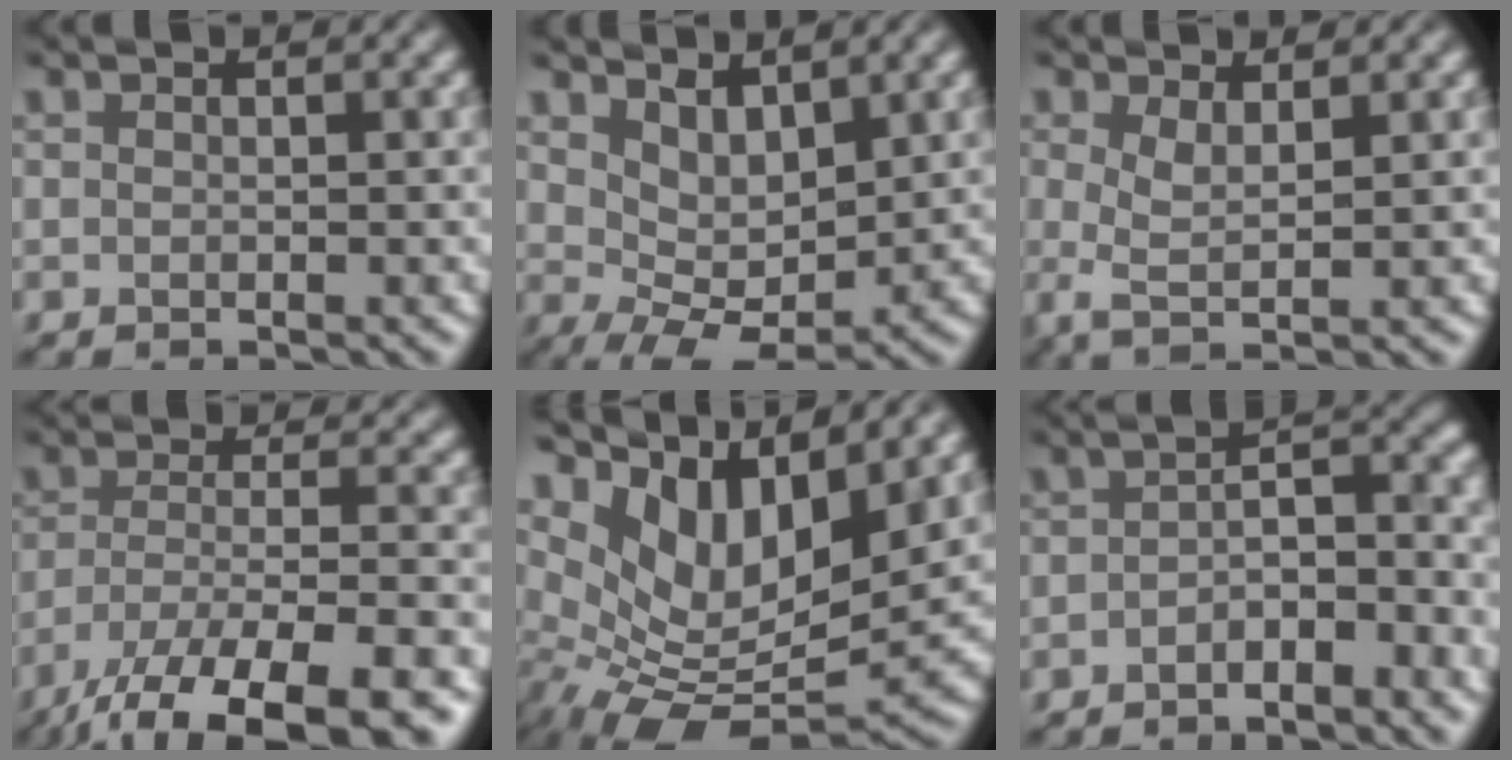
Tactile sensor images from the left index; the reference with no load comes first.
{"total": 4.4, "force": [1.8, 2.2, 3.3], "torque": [-0.065, -0.015, 0.038]}
{"total": 2.4, "force": [0.3, 0.6, 2.3], "torque": [-0.049, -0.006, 0.007]}
{"total": 12.6, "force": [-9.1, 3.0, 8.2], "torque": [-0.141, -0.024, -0.144]}
{"total": 11.4, "force": [2.5, 5.7, 9.6], "torque": [-0.185, -0.008, 0.044]}
{"total": 4.4, "force": [-2.6, 1.7, 3.1], "torque": [-0.048, 0.014, -0.051]}